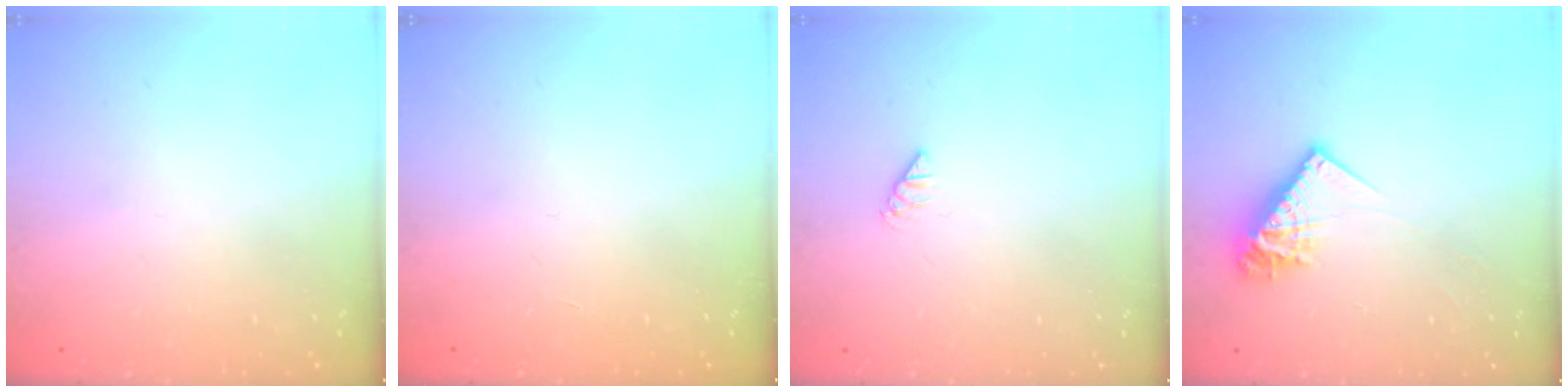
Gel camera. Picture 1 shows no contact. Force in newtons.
{"total": 0.0}
{"total": 0.0}
{"total": 10.7, "press": 10.6, "slide": 1.0}